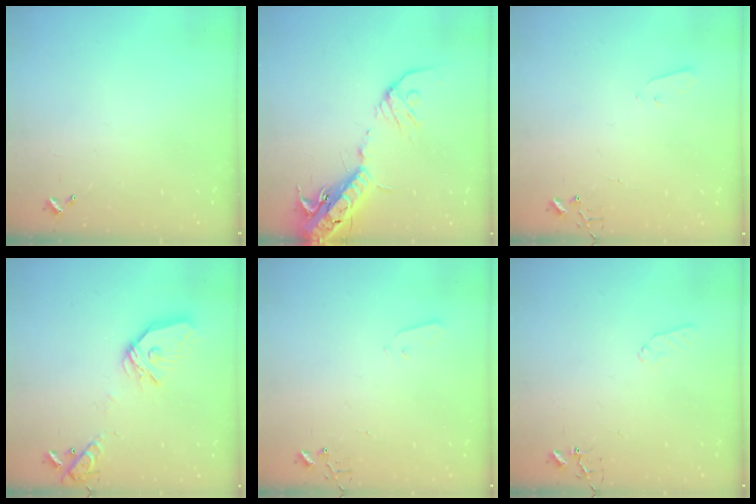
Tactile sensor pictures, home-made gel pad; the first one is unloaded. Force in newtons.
{"total": 17.9, "press": 17.4, "slide": 4.3}
{"total": 1.9, "press": 1.9, "slide": 0.4}
{"total": 15.8, "press": 15.6, "slide": 2.1}
{"total": 1.9, "press": 1.9, "slide": 0.4}
{"total": 6.6, "press": 6.5, "slide": 0.6}